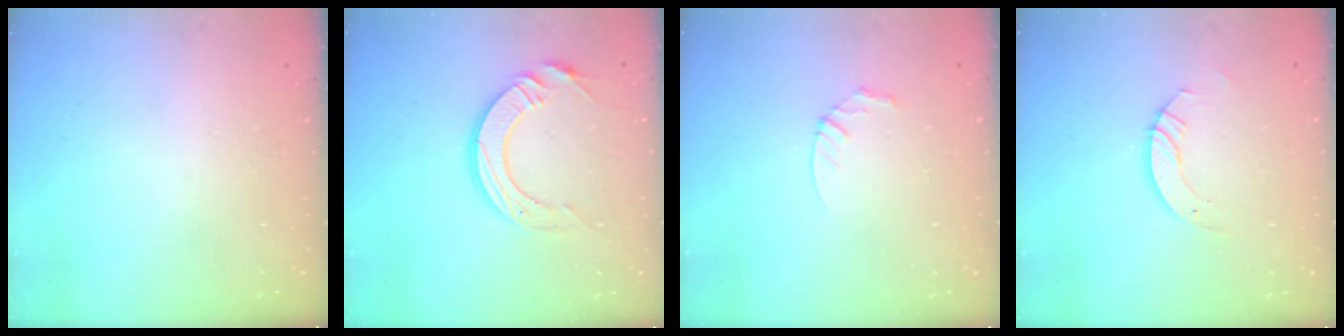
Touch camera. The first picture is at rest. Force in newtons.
{"total": 12.8, "press": 12.7, "slide": 1.2}
{"total": 3.5, "press": 3.5, "slide": 0.3}
{"total": 3.7, "press": 3.7, "slide": 0.3}